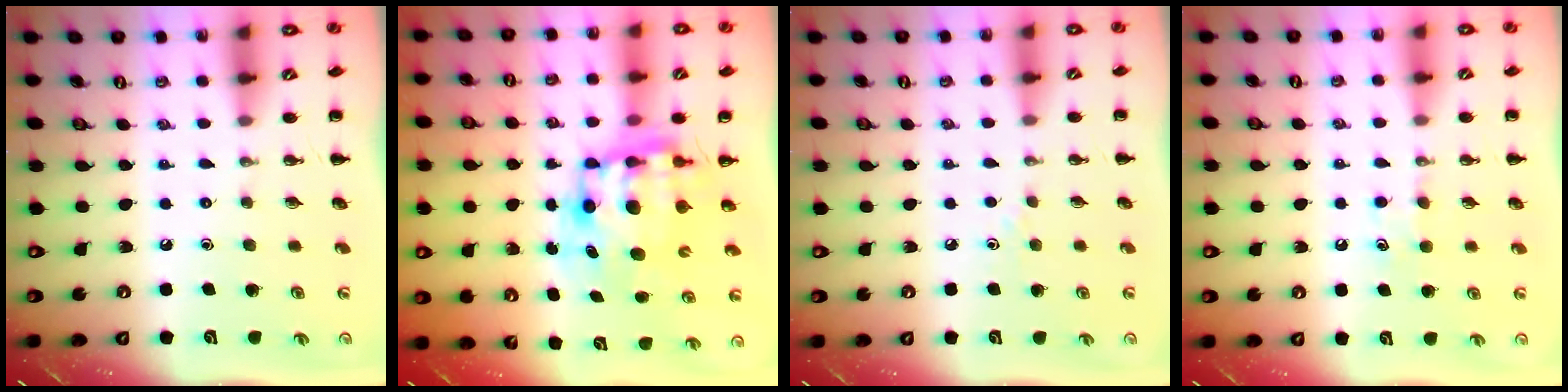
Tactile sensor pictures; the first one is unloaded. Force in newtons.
{"total": 9.8, "press": 9.5, "slide": 2.5}
{"total": 2.7, "press": 2.5, "slide": 1.0}
{"total": 6.0, "press": 5.7, "slide": 1.8}